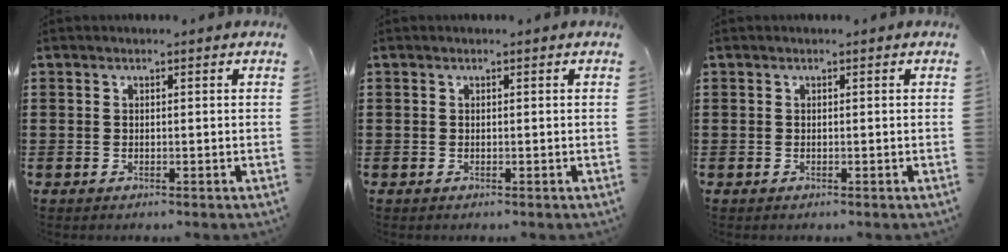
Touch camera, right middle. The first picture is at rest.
{"total": 0.0}
{"total": 0.0}